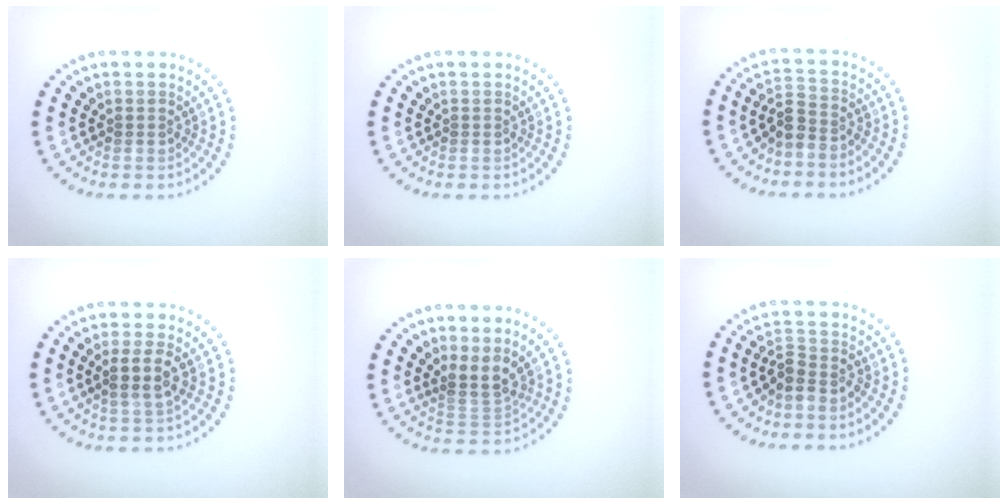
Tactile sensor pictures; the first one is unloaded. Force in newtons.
{"total": 0.0}
{"total": 2.6, "press": 2.0, "slide": 1.6}
{"total": 2.6, "press": 2.4, "slide": 0.9}
{"total": 2.6, "press": 2.0, "slide": 1.7}
{"total": 2.2, "press": 1.7, "slide": 1.3}